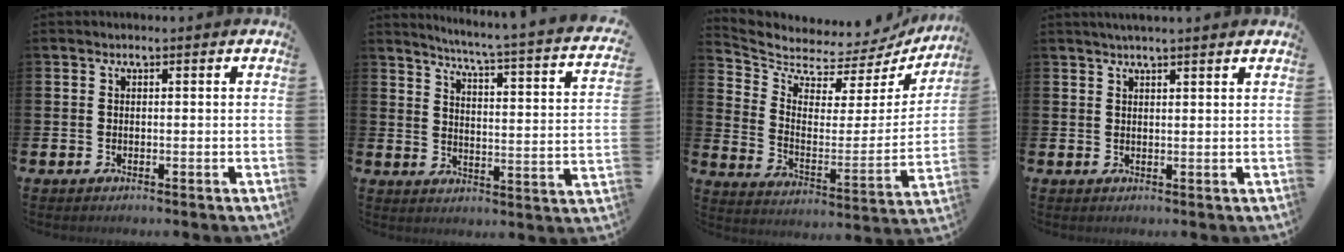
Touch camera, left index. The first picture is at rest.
{"total": 3.9, "force": [3.2, -0.6, 2.1], "torque": [-0.053, -0.043, 0.040]}
{"total": 5.3, "force": [4.7, 2.3, 0.7], "torque": [-0.049, -0.050, 0.074]}
{"total": 2.2, "force": [2.1, -0.2, 0.6], "torque": [-0.013, -0.005, 0.038]}